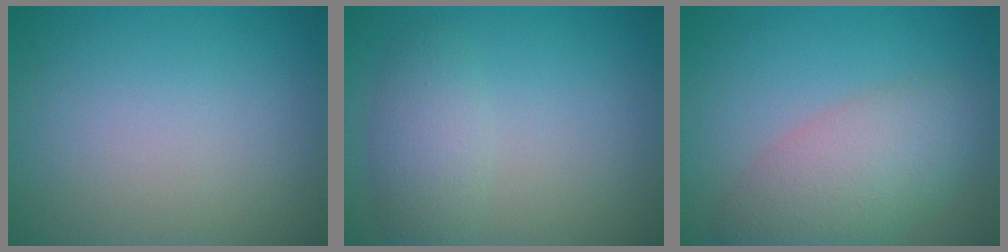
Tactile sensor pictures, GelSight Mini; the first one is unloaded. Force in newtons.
{"total": 2.9, "press": 2.9, "slide": 0.1}
{"total": 5.9, "press": 5.9, "slide": 0.2}